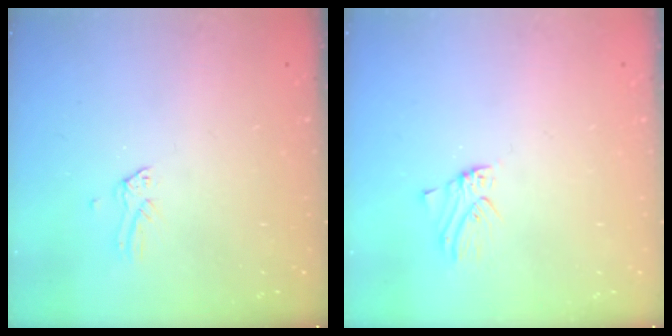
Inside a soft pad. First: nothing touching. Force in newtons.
{"total": 0.0}